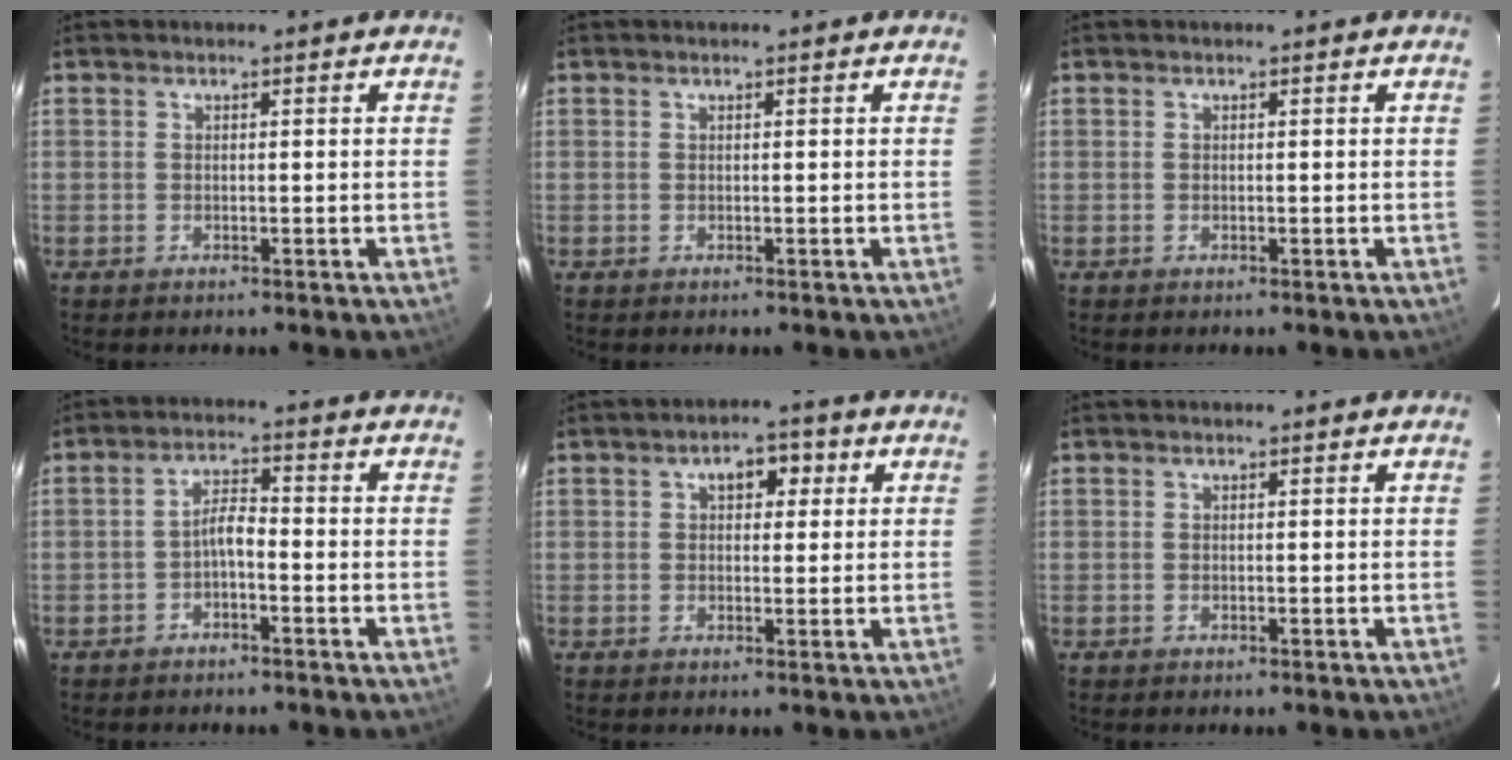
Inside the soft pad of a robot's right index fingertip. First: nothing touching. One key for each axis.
{"total": 0.0}
{"total": 0.0}
{"total": 3.3, "fx": -1.9, "fy": 1.0, "fz": 2.4, "tx": -0.045, "ty": 0.015, "tz": -0.033}
{"total": 4.5, "fx": 1.3, "fy": 2.9, "fz": 3.1, "tx": -0.040, "ty": 0.022, "tz": 0.020}
{"total": 0.0}